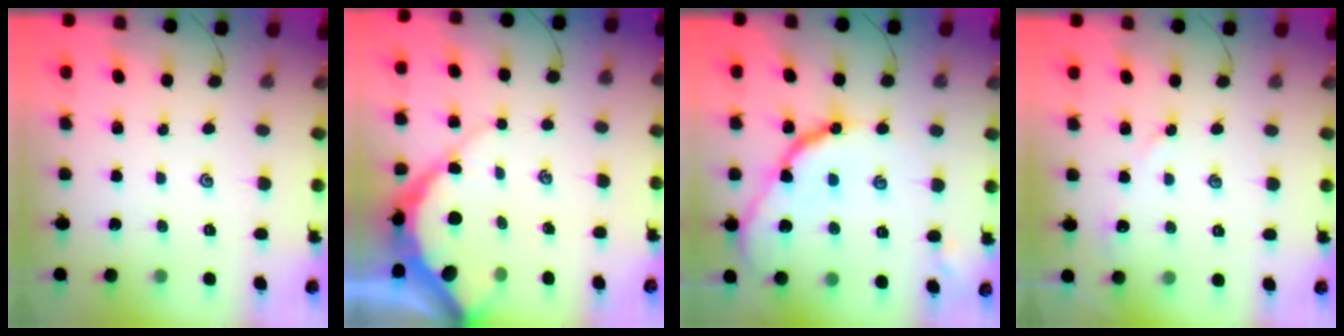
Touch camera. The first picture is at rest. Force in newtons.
{"total": 8.7, "press": 8.7, "slide": 1.0}
{"total": 12.1, "press": 12.1, "slide": 0.4}
{"total": 3.7, "press": 3.7, "slide": 0.5}